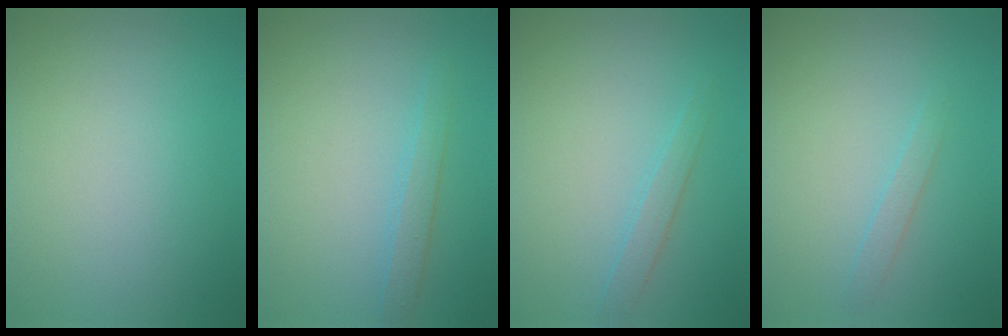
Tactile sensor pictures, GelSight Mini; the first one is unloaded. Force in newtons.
{"total": 1.7, "press": 1.7, "slide": 0.1}
{"total": 1.5, "press": 1.5, "slide": 0.1}
{"total": 1.1, "press": 1.1, "slide": 0.0}